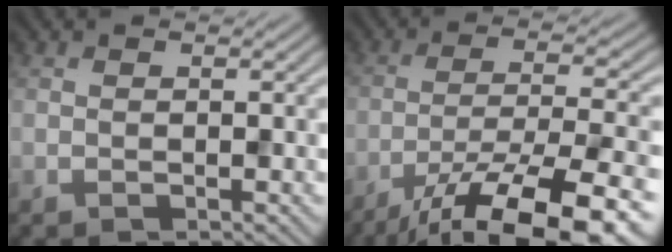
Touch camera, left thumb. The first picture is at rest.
{"total": 16.5, "force": [-11.3, 4.1, 11.3], "torque": [-0.181, -0.027, -0.166]}